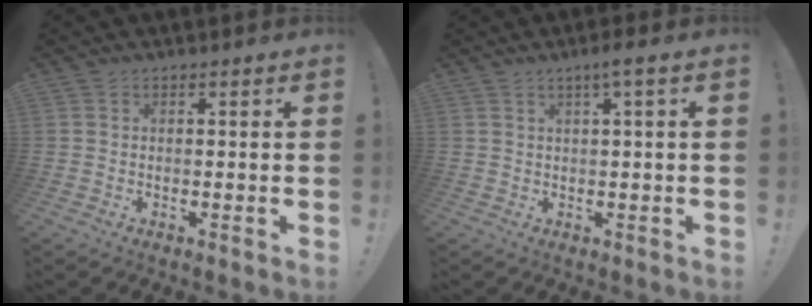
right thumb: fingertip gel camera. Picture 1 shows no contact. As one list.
[{"total": 3.7, "force": [1.5, -0.1, 3.4], "torque": [-0.054, -0.005, 0.019]}]